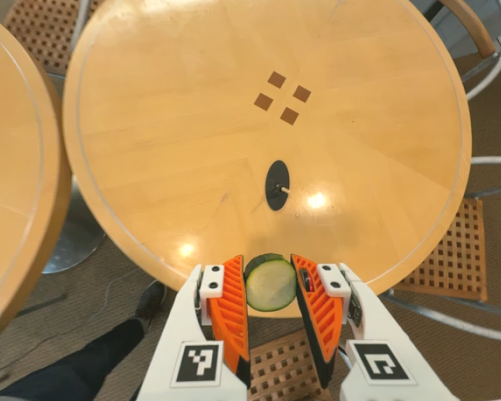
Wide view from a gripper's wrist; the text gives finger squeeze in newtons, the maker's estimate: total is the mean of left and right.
{"total": 9.5, "left": 9.6, "right": 9.3}